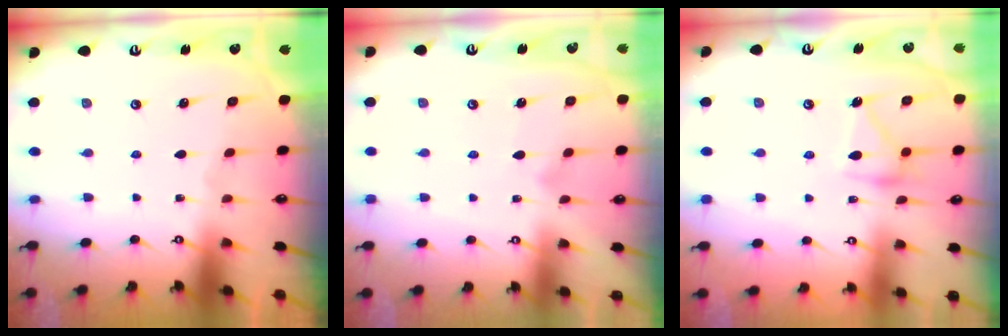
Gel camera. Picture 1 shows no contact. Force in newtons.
{"total": 5.6, "press": 5.6, "slide": 0.2}
{"total": 14.3, "press": 14.2, "slide": 0.8}